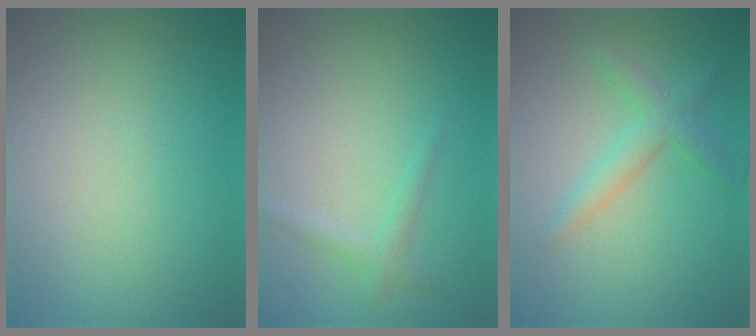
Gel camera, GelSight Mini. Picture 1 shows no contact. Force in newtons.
{"total": 1.2, "press": 1.2, "slide": 0.0}
{"total": 2.5, "press": 2.5, "slide": 0.1}